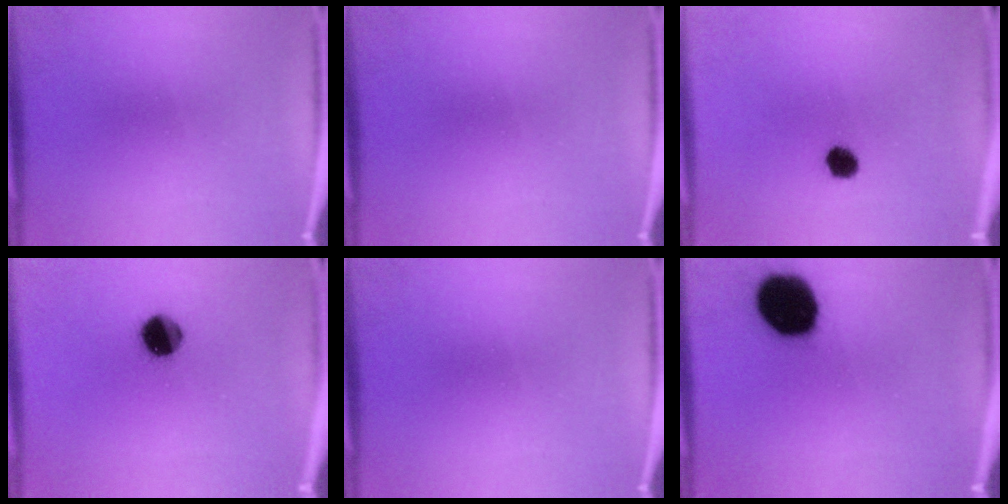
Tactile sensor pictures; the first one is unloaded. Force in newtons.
{"total": 0.0}
{"total": 3.3}
{"total": 8.3}
{"total": 0.0}
{"total": 18.9}